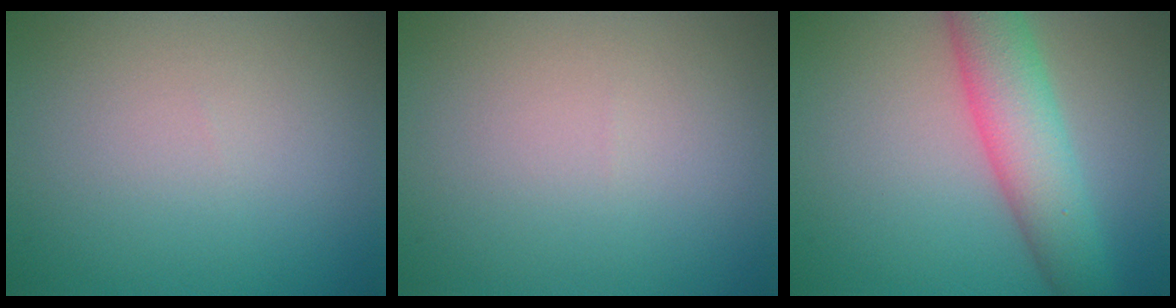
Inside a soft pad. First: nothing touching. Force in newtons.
{"total": 0.0}
{"total": 6.3, "press": 6.3, "slide": 0.3}